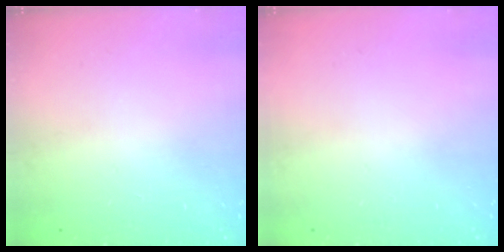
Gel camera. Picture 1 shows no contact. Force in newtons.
{"total": 0.0}